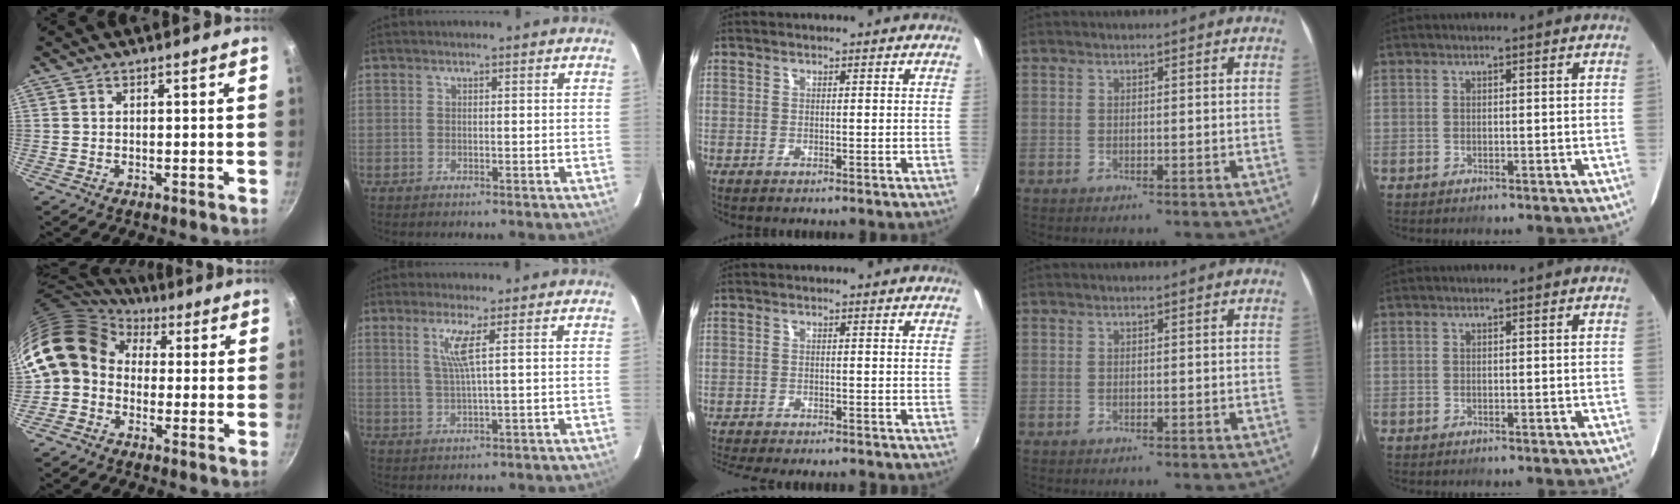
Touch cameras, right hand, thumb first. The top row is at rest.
{"thumb": {"total": 11.5, "force": [2.1, 9.5, 6.2], "torque": [-0.097, 0.020, 0.011]}, "index": {"total": 4.2, "force": [1.6, -0.8, 3.8], "torque": [-0.070, -0.004, 0.034]}, "middle": {"total": 8.9, "force": [-8.0, 1.6, 3.7], "torque": [-0.088, -0.020, -0.120]}}